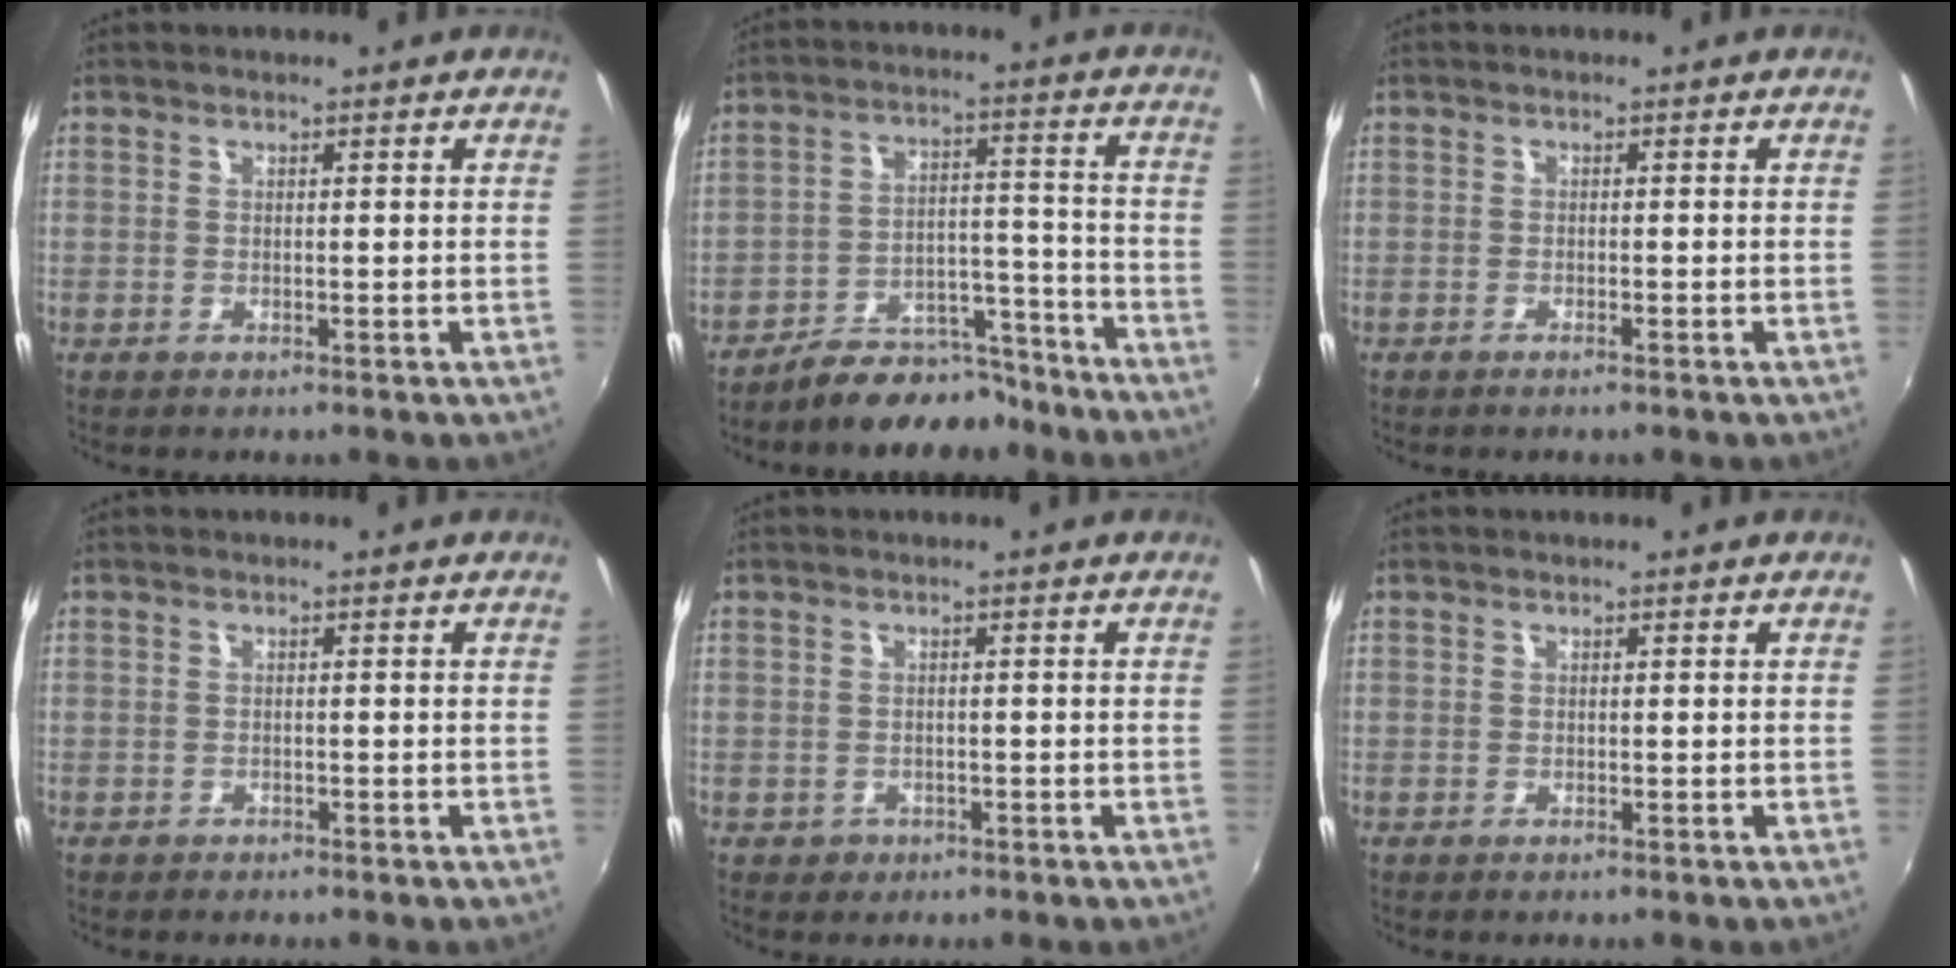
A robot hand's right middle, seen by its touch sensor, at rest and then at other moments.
{"total": 11.9, "force": [-10.5, 4.3, 3.5], "torque": [-0.062, 0.032, -0.146]}
{"total": 1.1, "force": [-0.9, 0.0, 0.6], "torque": [-0.014, -0.001, -0.018]}
{"total": 0.9, "force": [-0.8, 0.5, 0.0], "torque": [-0.005, -0.001, -0.013]}
{"total": 2.0, "force": [-0.8, 1.8, 0.5], "torque": [-0.013, -0.004, -0.009]}
{"total": 0.0}